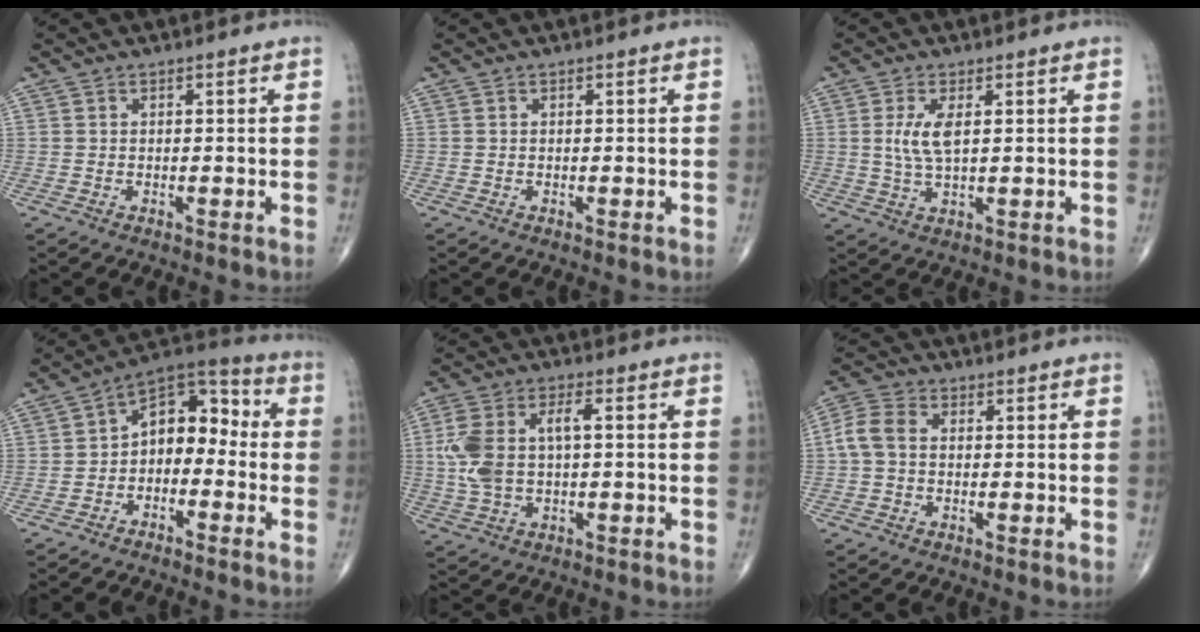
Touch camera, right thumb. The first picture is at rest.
{"total": 0.0}
{"total": 5.0, "force": [1.1, 1.8, 4.6], "torque": [-0.102, -0.008, 0.025]}
{"total": 10.2, "force": [-1.7, 6.9, 7.3], "torque": [-0.078, 0.052, -0.049]}
{"total": 10.2, "force": [0.6, 5.2, 8.8], "torque": [-0.198, 0.022, 0.015]}
{"total": 5.3, "force": [0.0, 3.7, 3.8], "torque": [-0.085, 0.016, -0.009]}